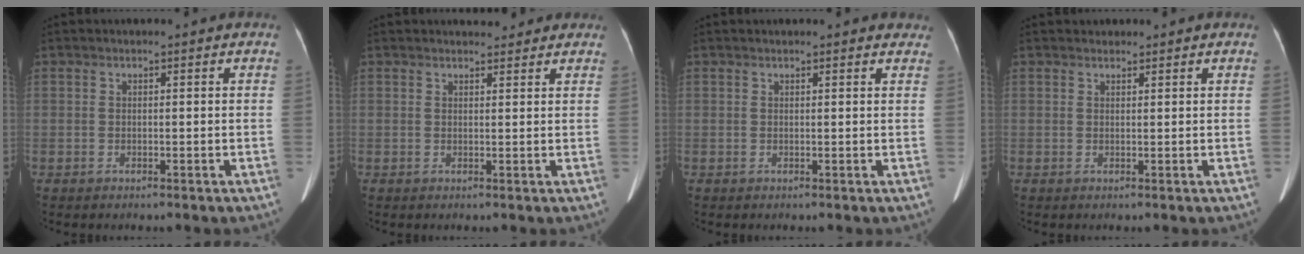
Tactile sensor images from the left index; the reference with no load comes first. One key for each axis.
{"total": 3.7, "fx": 3.4, "fy": 1.2, "fz": 0.8, "tx": -0.007, "ty": 0.013, "tz": 0.041}
{"total": 5.3, "fx": 4.8, "fy": 1.4, "fz": 1.6, "tx": -0.009, "ty": 0.019, "tz": 0.044}
{"total": 1.1, "fx": 1.0, "fy": 0.5, "fz": 0.0, "tx": -0.002, "ty": 0.008, "tz": 0.016}